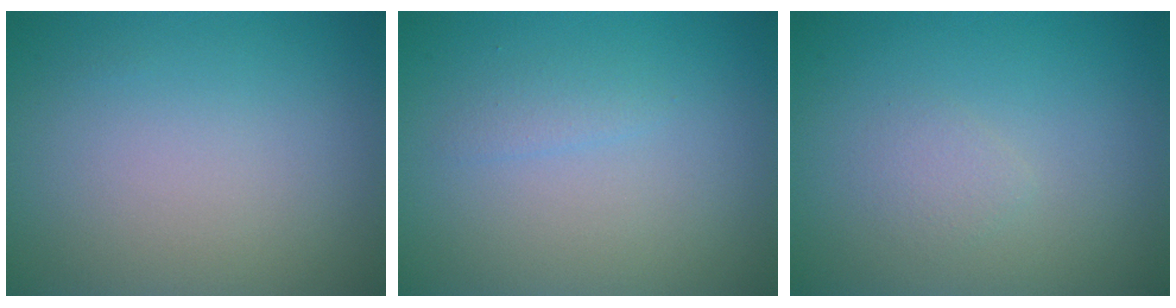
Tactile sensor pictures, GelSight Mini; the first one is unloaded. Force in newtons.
{"total": 0.9, "press": 0.9, "slide": 0.1}
{"total": 0.9, "press": 0.9, "slide": 0.1}